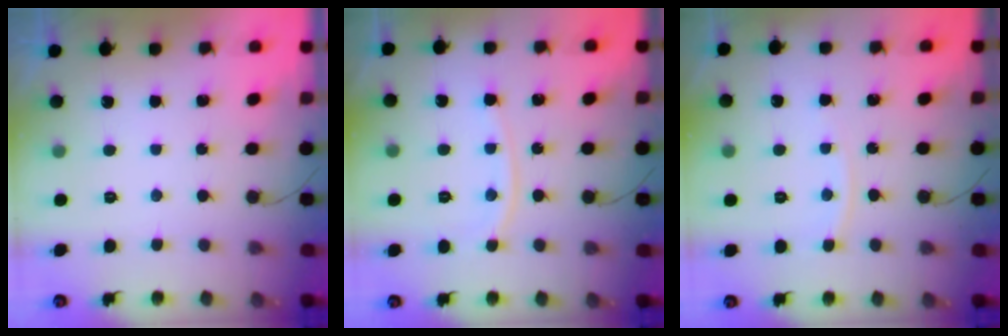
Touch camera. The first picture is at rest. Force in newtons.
{"total": 7.1, "press": 7.0, "slide": 1.0}
{"total": 4.8, "press": 4.8, "slide": 0.5}